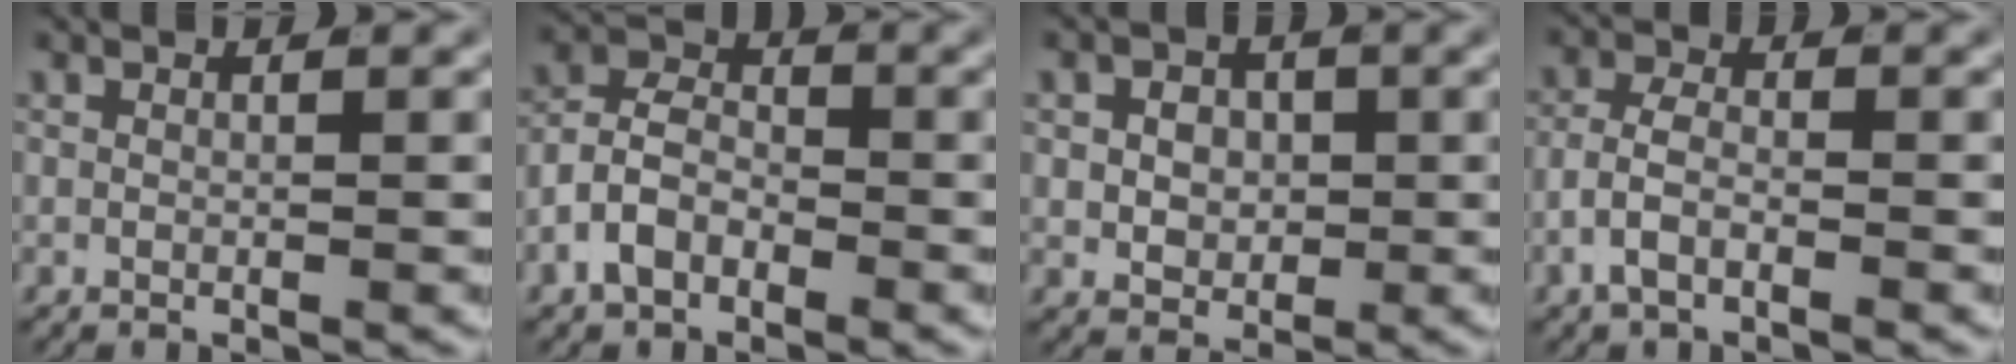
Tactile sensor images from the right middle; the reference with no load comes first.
{"total": 4.6, "force": [-1.9, 3.2, 2.7], "torque": [-0.040, -0.004, -0.042]}
{"total": 3.4, "force": [-0.2, 2.9, 1.8], "torque": [-0.023, -0.013, 0.004]}
{"total": 2.9, "force": [-1.4, 1.4, 2.1], "torque": [-0.039, 0.000, -0.030]}